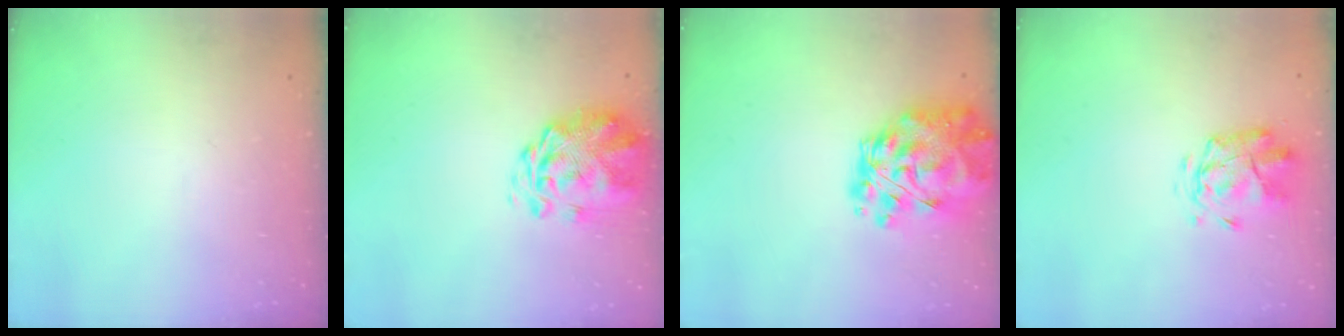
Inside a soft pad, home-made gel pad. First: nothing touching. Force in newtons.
{"total": 3.2, "press": 2.8, "slide": 1.5}
{"total": 18.5, "press": 17.5, "slide": 6.1}
{"total": 2.9, "press": 2.6, "slide": 1.3}